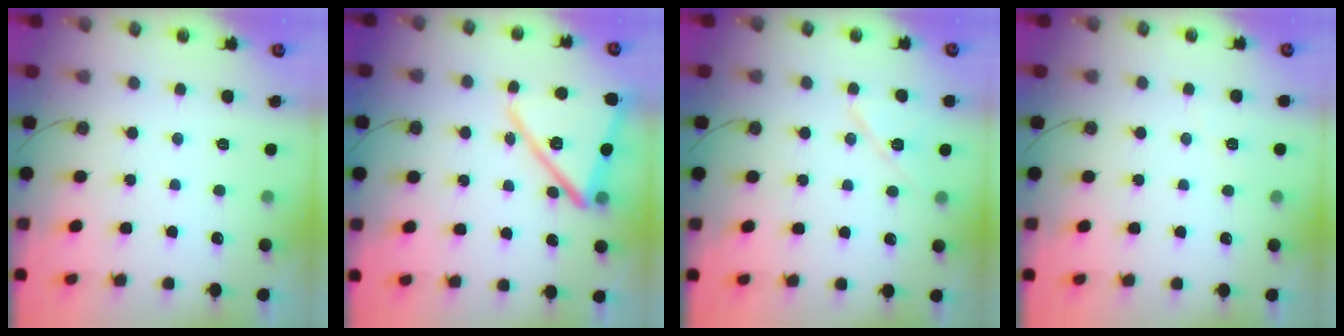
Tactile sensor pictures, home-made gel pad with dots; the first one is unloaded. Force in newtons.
{"total": 16.4, "press": 16.4, "slide": 1.1}
{"total": 9.4, "press": 9.4, "slide": 1.1}
{"total": 4.1, "press": 4.0, "slide": 0.8}